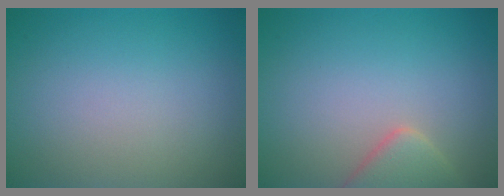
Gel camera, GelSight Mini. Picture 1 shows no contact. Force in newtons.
{"total": 3.0, "press": 2.9, "slide": 0.3}